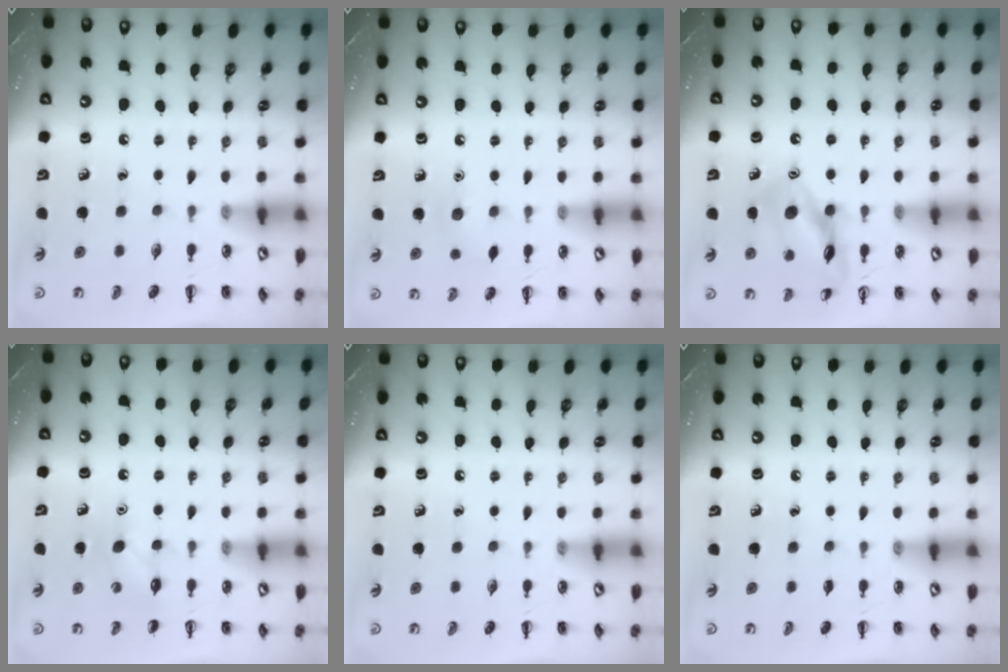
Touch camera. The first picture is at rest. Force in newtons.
{"total": 5.5, "press": 5.4, "slide": 1.2}
{"total": 12.7, "press": 12.6, "slide": 1.2}
{"total": 5.4, "press": 5.1, "slide": 1.5}
{"total": 0.0}
{"total": 0.0}